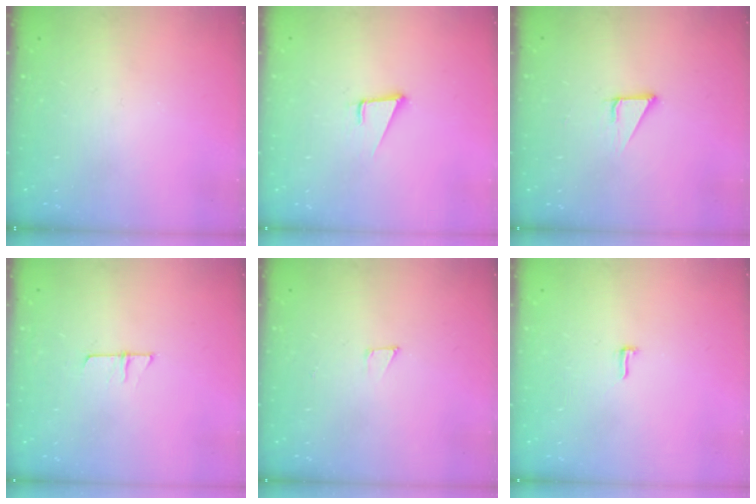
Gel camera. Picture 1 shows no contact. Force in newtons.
{"total": 3.7, "press": 2.9, "slide": 2.3}
{"total": 2.8, "press": 2.8, "slide": 0.2}
{"total": 5.7, "press": 5.6, "slide": 0.6}
{"total": 3.2, "press": 3.2, "slide": 0.2}
{"total": 3.7, "press": 3.3, "slide": 1.7}